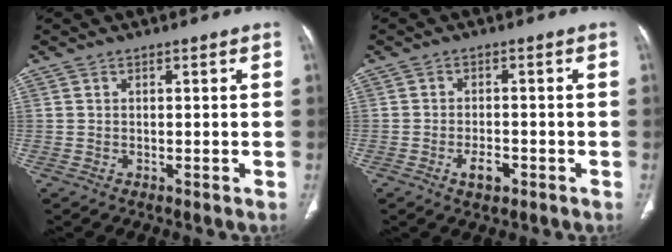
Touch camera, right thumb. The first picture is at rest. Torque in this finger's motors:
{"motor_torque": [0.66, 0.33, 0.25, -0.47, 0.12]}